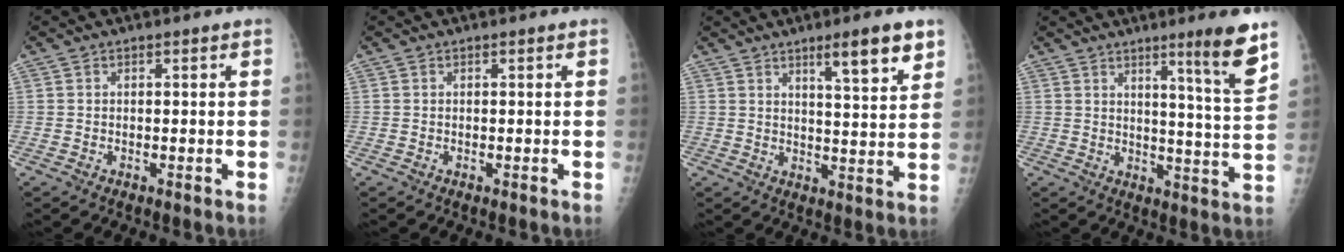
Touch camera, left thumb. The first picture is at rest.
{"total": 0.0}
{"total": 8.9, "force": [5.5, 1.3, 6.9], "torque": [-0.095, -0.032, 0.083]}
{"total": 10.3, "force": [6.4, -0.4, 8.1], "torque": [-0.109, -0.050, 0.092]}